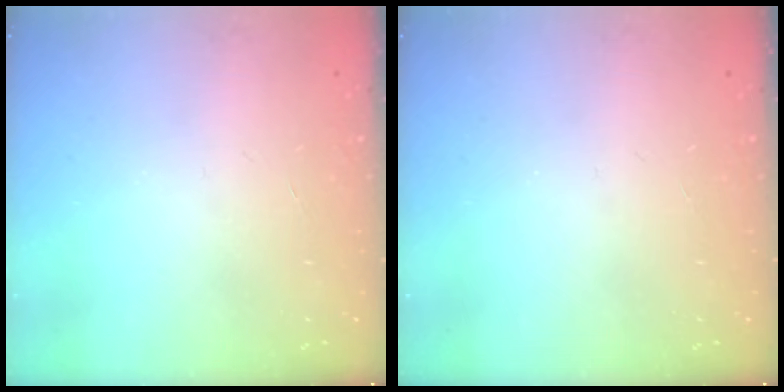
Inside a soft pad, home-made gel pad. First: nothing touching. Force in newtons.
{"total": 0.0}